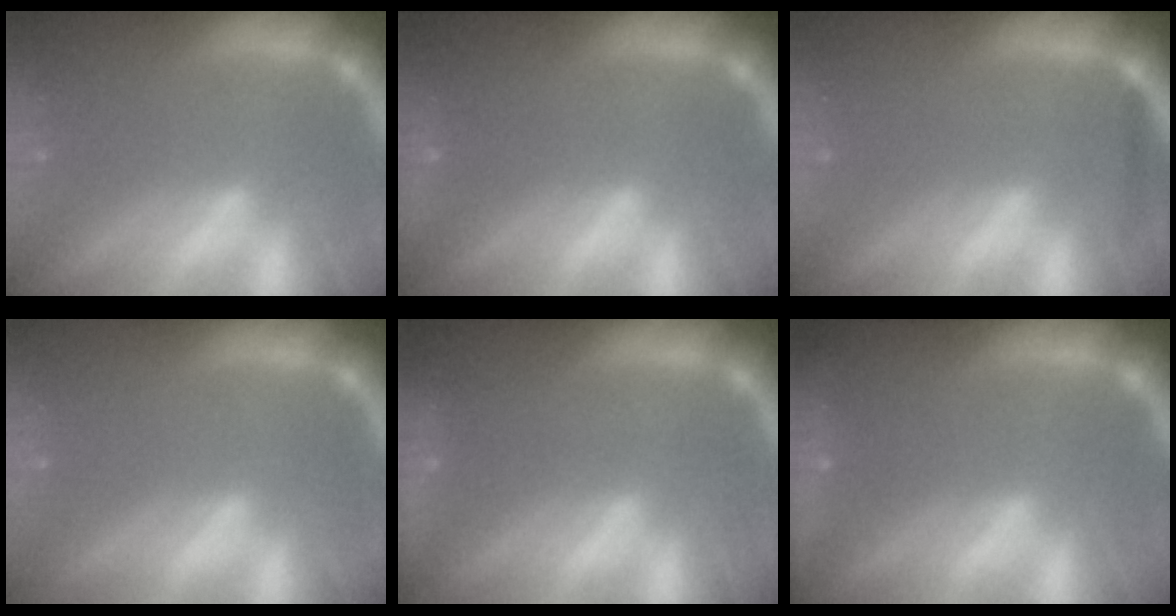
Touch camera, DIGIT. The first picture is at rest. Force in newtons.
{"total": 0.9}
{"total": 0.9}
{"total": 0.0}
{"total": 2.4}
{"total": 3.0}